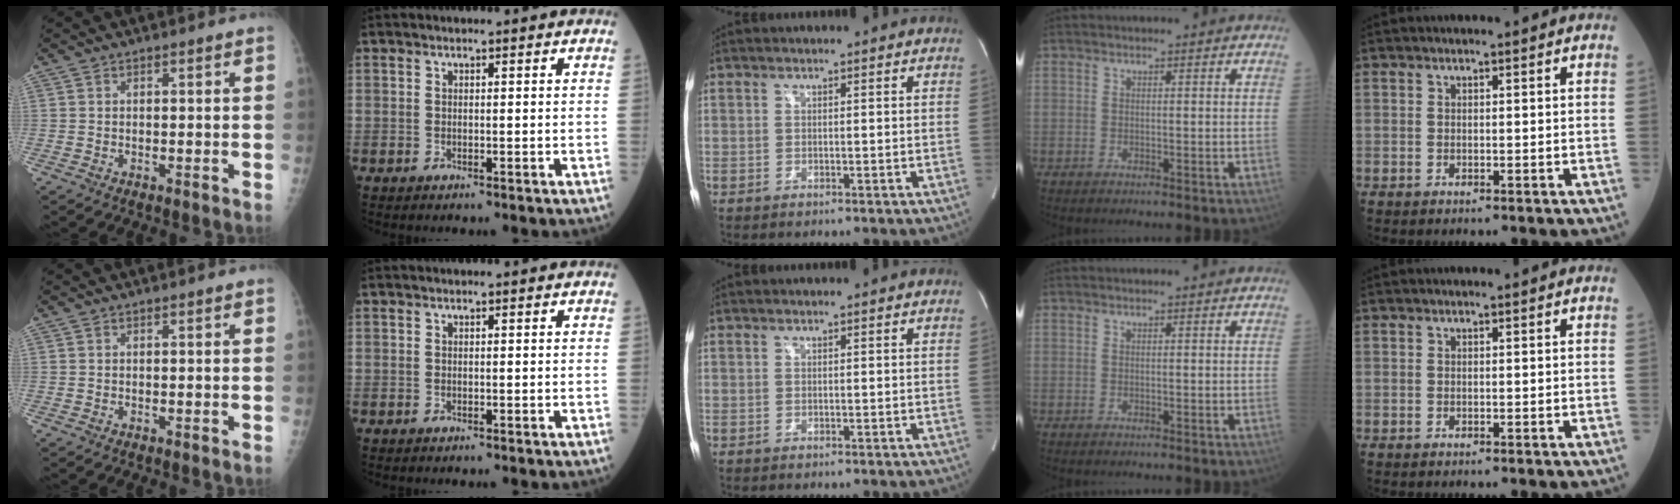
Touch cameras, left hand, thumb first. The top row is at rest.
{}